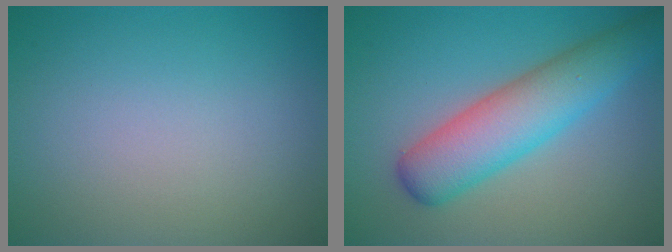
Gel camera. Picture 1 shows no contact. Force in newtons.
{"total": 6.5, "press": 6.5, "slide": 0.4}